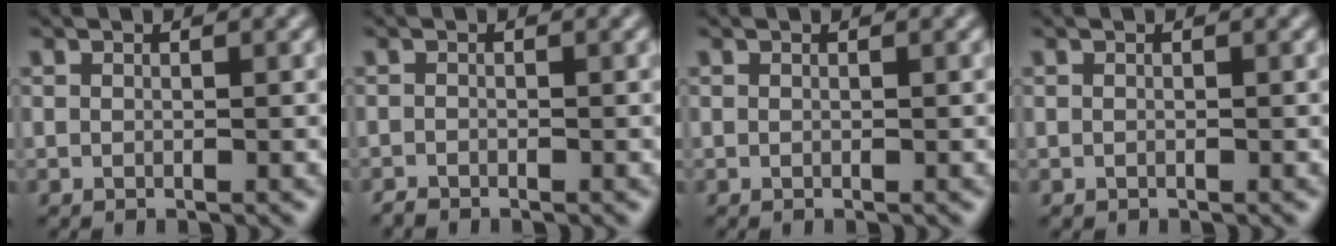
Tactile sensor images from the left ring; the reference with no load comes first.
{"total": 0.7, "force": [-0.7, 0.1, 0.1], "torque": [0.002, -0.003, -0.015]}
{"total": 0.0}
{"total": 0.0}